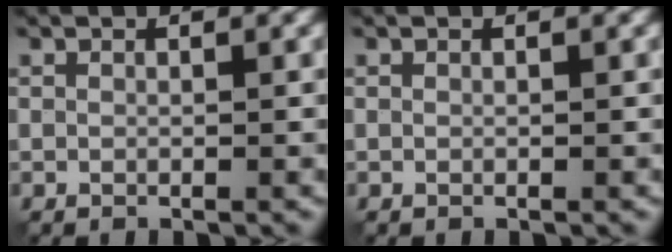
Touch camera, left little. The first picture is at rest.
{"total": 0.0}